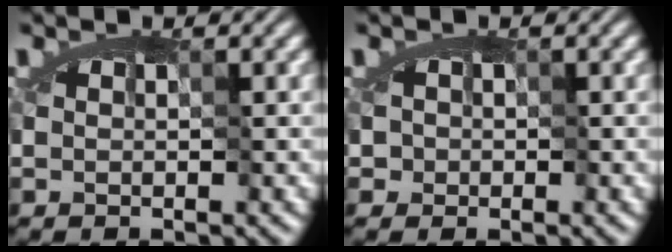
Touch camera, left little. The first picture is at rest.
{"total": 0.7, "force": [-0.5, 0.5, -0.2], "torque": [-0.009, -0.006, 0.000]}